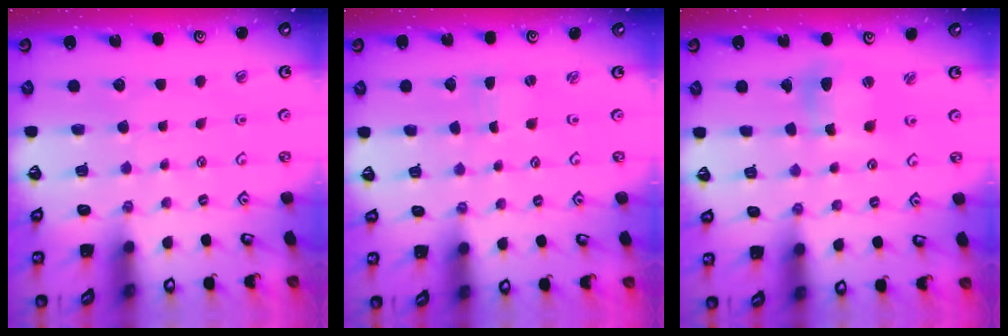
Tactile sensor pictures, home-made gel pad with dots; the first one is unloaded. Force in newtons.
{"total": 0.0}
{"total": 9.0, "press": 8.9, "slide": 1.4}